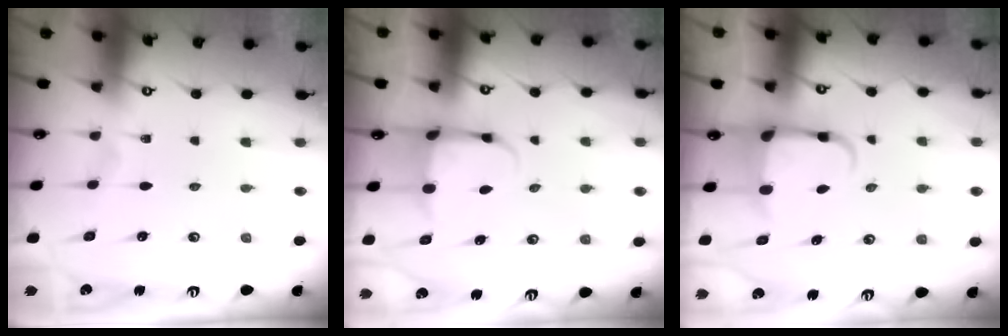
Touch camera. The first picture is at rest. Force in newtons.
{"total": 4.0, "press": 3.8, "slide": 1.0}
{"total": 4.7, "press": 4.7, "slide": 0.8}